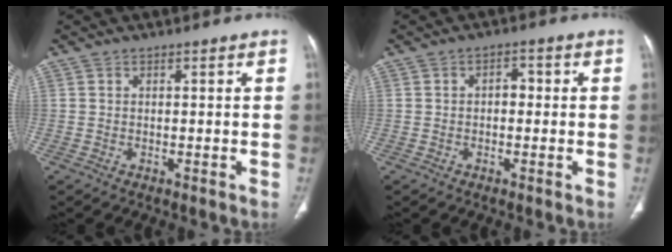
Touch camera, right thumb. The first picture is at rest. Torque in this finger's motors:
{"motor_torque": [-0.42, 0.51, -0.08, 0.18, 0.09]}